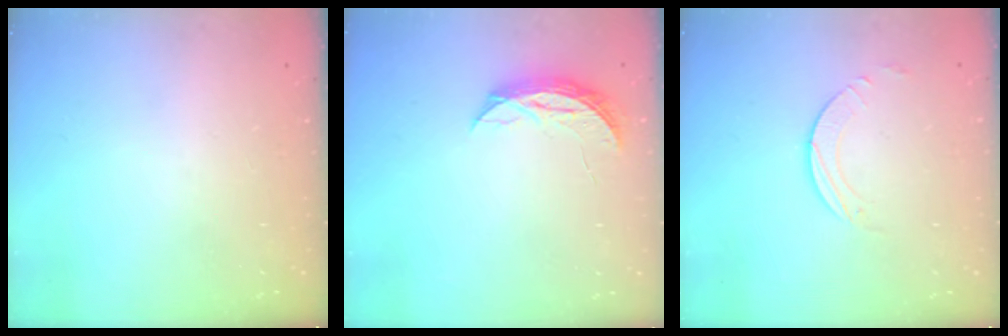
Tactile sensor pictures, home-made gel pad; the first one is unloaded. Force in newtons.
{"total": 5.6, "press": 5.6, "slide": 0.6}
{"total": 2.2, "press": 2.2, "slide": 0.2}